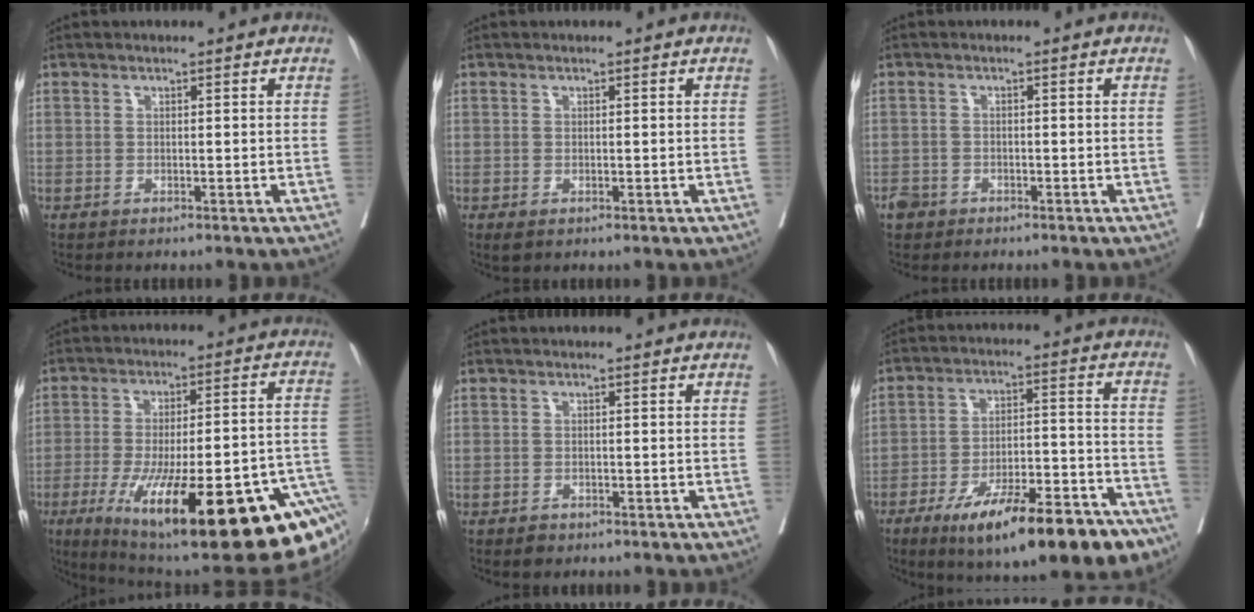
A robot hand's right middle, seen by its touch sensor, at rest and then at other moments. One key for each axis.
{"total": 0.9, "fx": -0.1, "fy": 0.7, "fz": 0.6, "tx": -0.009, "ty": -0.001, "tz": 0.005}
{"total": 1.9, "fx": -1.4, "fy": 1.2, "fz": 0.1, "tx": -0.008, "ty": 0.004, "tz": -0.026}
{"total": 33.5, "fx": -14.9, "fy": 6.8, "fz": 29.2, "tx": -0.330, "ty": -0.016, "tz": -0.219}
{"total": 1.3, "fx": -0.7, "fy": 1.0, "fz": 0.4, "tx": -0.004, "ty": 0.004, "tz": -0.004}
{"total": 20.3, "fx": -13.4, "fy": 4.9, "fz": 14.5, "tx": -0.165, "ty": 0.014, "tz": -0.205}